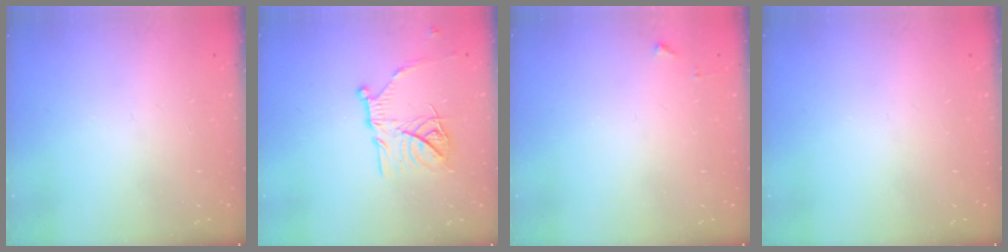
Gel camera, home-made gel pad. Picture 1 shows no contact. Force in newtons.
{"total": 17.1, "press": 17.0, "slide": 1.5}
{"total": 3.8, "press": 3.8, "slide": 0.5}
{"total": 0.0}